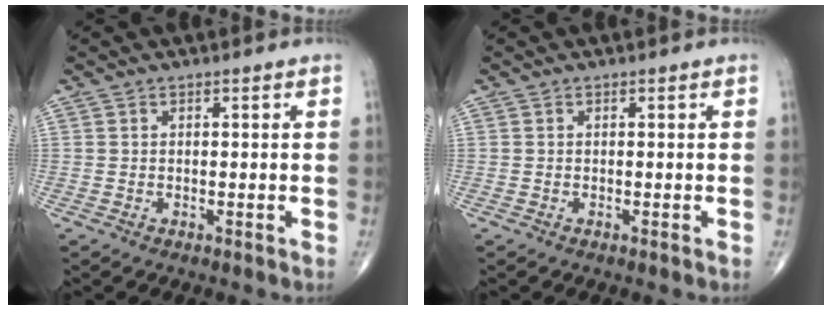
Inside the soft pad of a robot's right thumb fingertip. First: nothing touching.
{"total": 0.0}